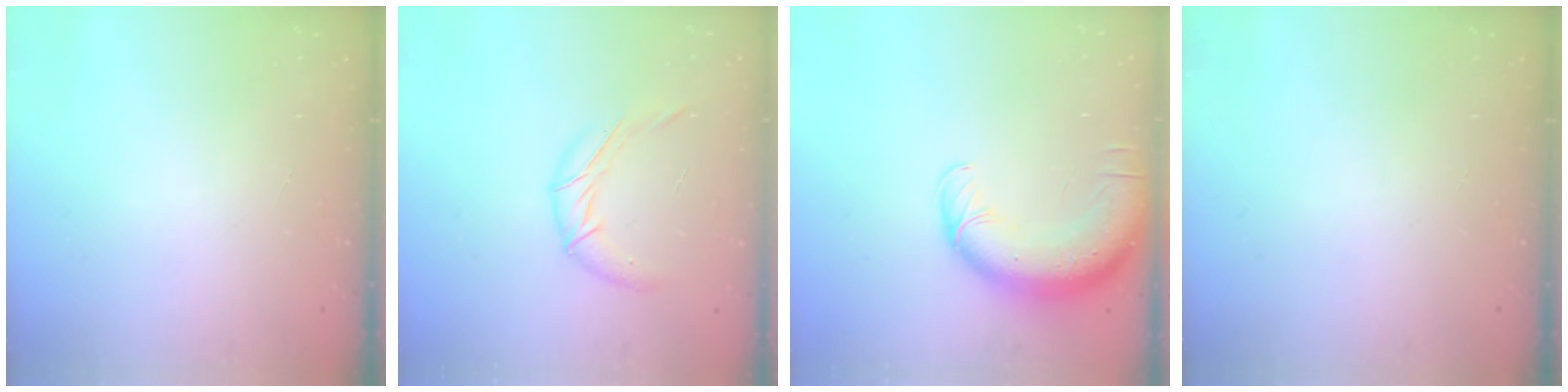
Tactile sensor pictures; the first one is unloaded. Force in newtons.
{"total": 9.5, "press": 9.4, "slide": 1.1}
{"total": 13.5, "press": 13.0, "slide": 3.6}
{"total": 0.0}